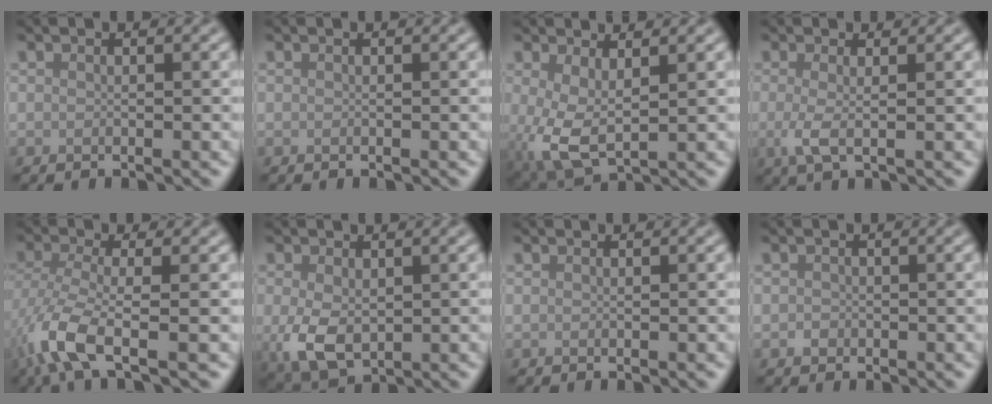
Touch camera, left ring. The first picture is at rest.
{"total": 0.0}
{"total": 4.3, "force": [0.1, 1.8, 3.8], "torque": [-0.093, -0.011, 0.004]}
{"total": 2.3, "force": [-0.2, 0.6, 2.2], "torque": [-0.044, -0.005, -0.005]}
{"total": 5.8, "force": [-2.7, 1.9, 4.8], "torque": [-0.119, -0.011, -0.064]}
{"total": 4.6, "force": [-0.5, 3.0, 3.5], "torque": [-0.081, -0.015, -0.002]}
{"total": 0.0}
{"total": 0.8, "force": [-0.3, 0.7, 0.1], "torque": [0.003, -0.003, -0.007]}